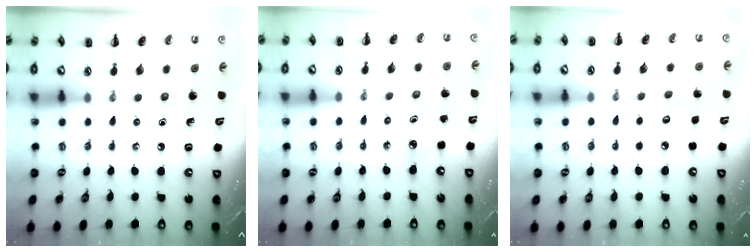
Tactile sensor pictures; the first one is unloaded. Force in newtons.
{"total": 3.8, "press": 3.7, "slide": 0.8}
{"total": 4.4, "press": 4.2, "slide": 1.1}